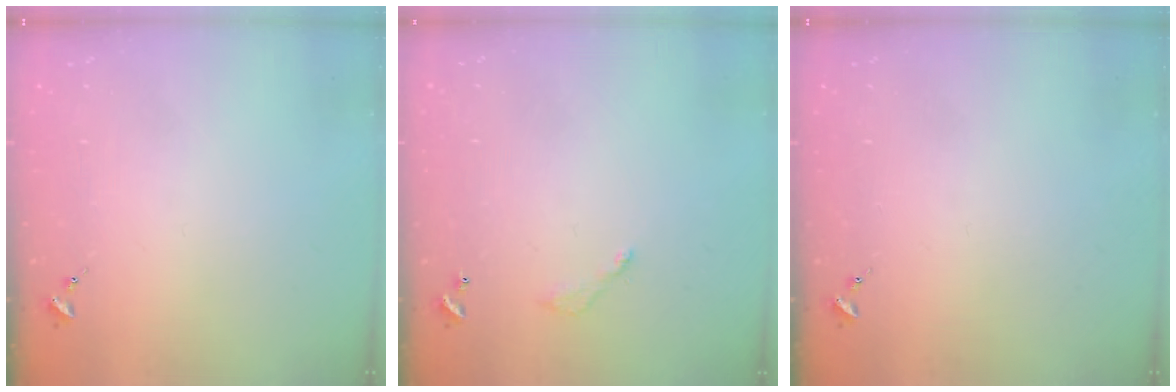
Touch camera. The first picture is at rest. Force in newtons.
{"total": 3.8, "press": 3.8, "slide": 0.2}
{"total": 0.0}